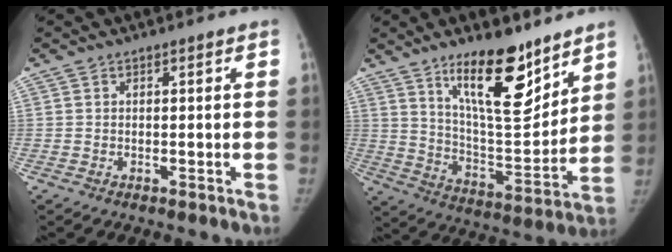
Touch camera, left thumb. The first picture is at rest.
{"total": 18.1, "force": [12.1, 5.9, 12.1], "torque": [-0.152, -0.091, 0.211]}